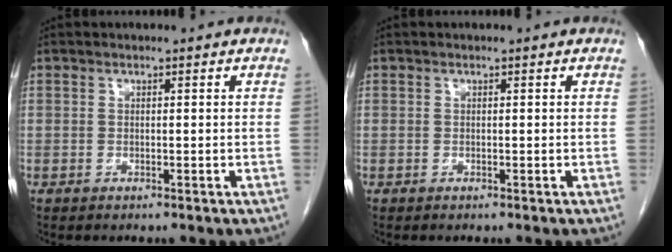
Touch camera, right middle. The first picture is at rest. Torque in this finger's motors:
{"motor_torque": [-0.23, 0.21, -0.06, -0.01]}